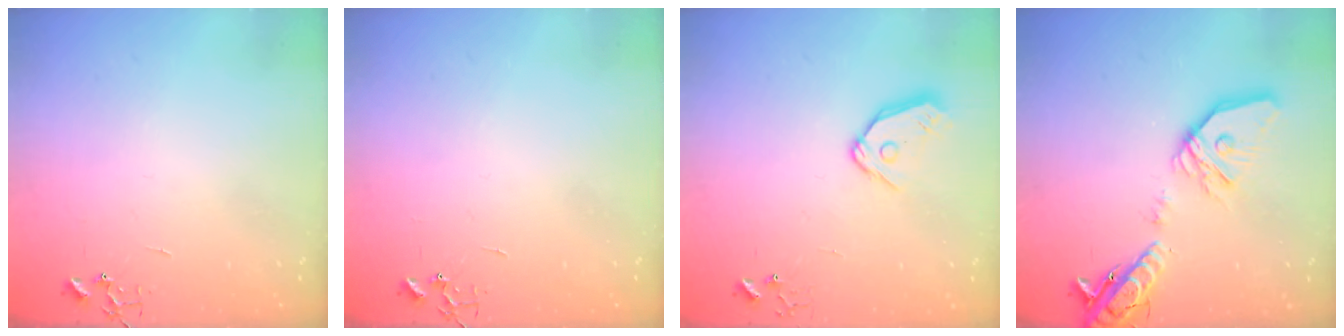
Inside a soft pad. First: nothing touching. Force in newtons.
{"total": 0.0}
{"total": 9.4, "press": 9.4, "slide": 0.7}
{"total": 21.4, "press": 21.2, "slide": 3.5}